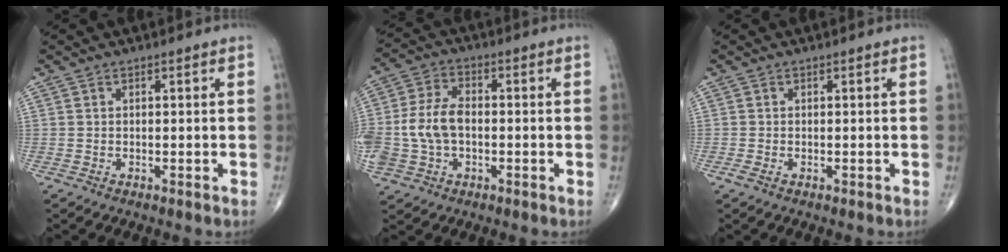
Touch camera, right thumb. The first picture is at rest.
{"total": 10.4, "force": [-1.2, 7.0, 7.7], "torque": [-0.158, 0.023, -0.025]}
{"total": 0.8, "force": [-0.4, 0.4, 0.6], "torque": [-0.019, -0.005, -0.010]}